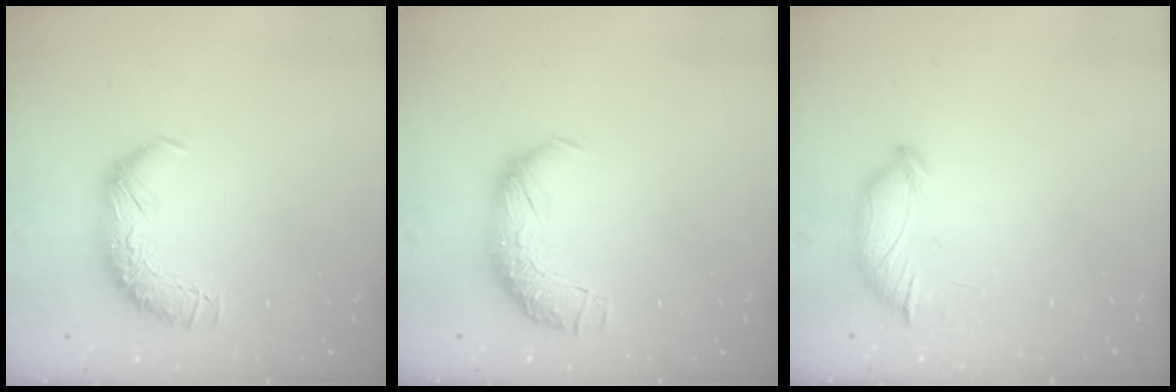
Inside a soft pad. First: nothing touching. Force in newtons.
{"total": 2.4, "press": 1.0, "slide": 2.2}
{"total": 6.7, "press": 6.7, "slide": 0.2}